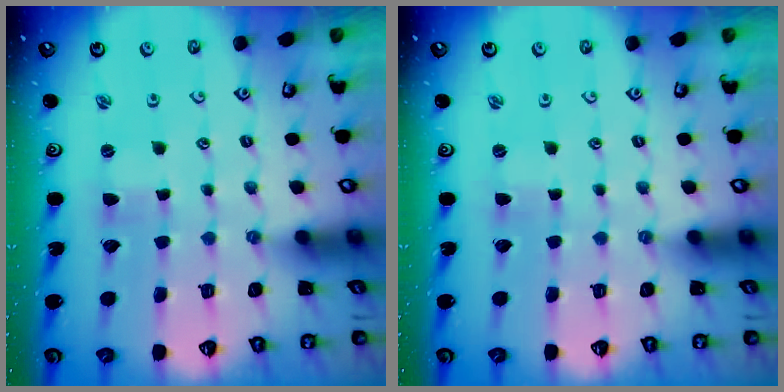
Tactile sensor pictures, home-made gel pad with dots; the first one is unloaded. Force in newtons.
{"total": 0.5, "press": 0.4, "slide": 0.3}